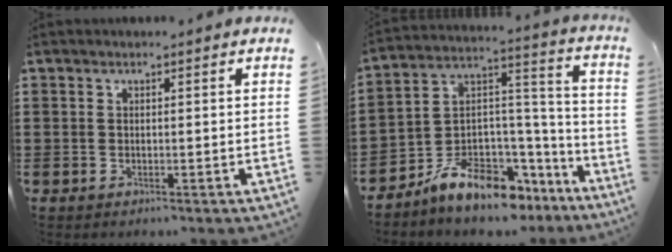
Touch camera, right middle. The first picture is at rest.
{"total": 9.7, "force": [-8.1, 3.8, 3.8], "torque": [-0.081, 0.014, -0.155]}